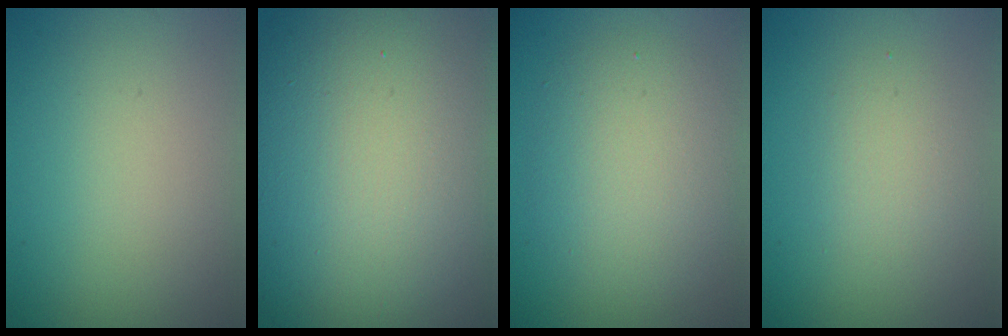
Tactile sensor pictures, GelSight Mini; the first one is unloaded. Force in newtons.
{"total": 18.4, "press": 18.3, "slide": 1.2}
{"total": 4.8, "press": 4.8, "slide": 0.4}
{"total": 2.2, "press": 2.2, "slide": 0.1}